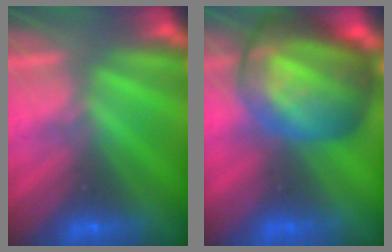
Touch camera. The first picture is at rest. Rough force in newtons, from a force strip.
{"total": 8.7}